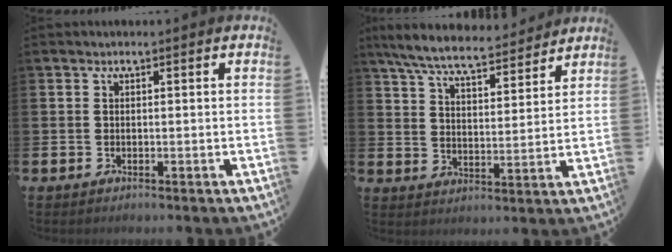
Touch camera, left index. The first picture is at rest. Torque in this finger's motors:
{"motor_torque": [0.51, -0.49, 0.38, 0.10]}